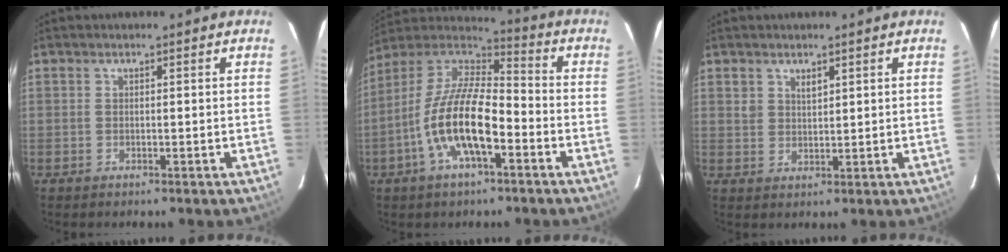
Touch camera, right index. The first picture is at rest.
{"total": 16.3, "force": [-5.9, 5.9, 14.0], "torque": [-0.278, -0.005, -0.117]}
{"total": 2.6, "force": [1.7, 1.7, 1.0], "torque": [-0.013, 0.003, 0.033]}